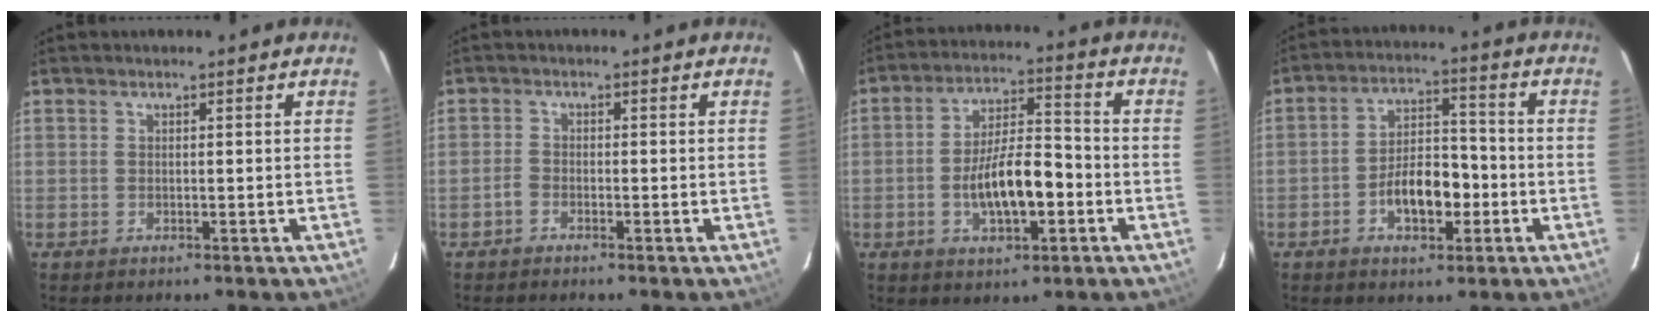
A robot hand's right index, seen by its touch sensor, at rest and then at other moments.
{"total": 1.5, "force": [-1.2, 0.7, 0.4], "torque": [-0.015, 0.002, -0.027]}
{"total": 11.2, "force": [-3.3, 4.0, 9.9], "torque": [-0.184, 0.008, -0.049]}
{"total": 9.2, "force": [-3.4, 4.7, 7.1], "torque": [-0.132, 0.017, -0.051]}